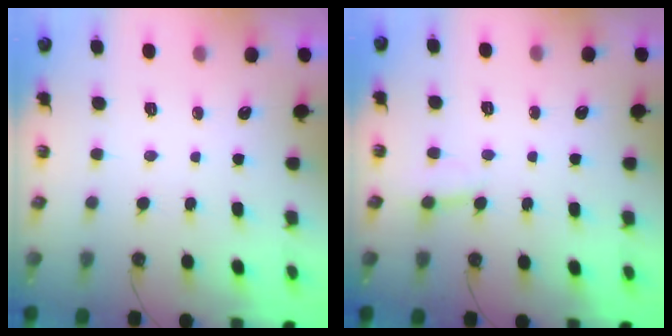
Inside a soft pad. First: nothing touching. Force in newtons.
{"total": 2.6, "press": 2.6, "slide": 0.2}